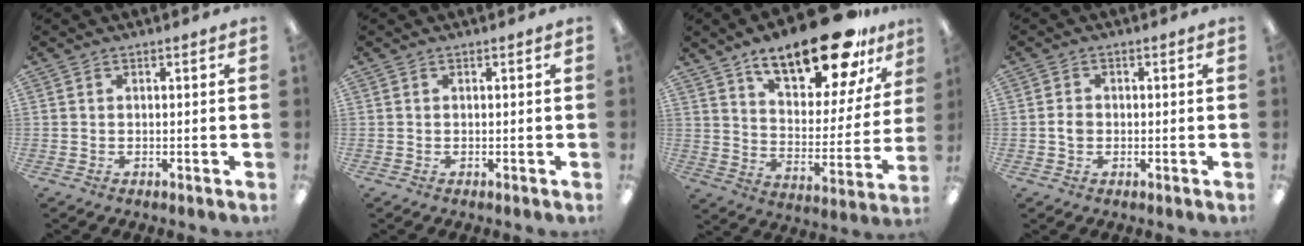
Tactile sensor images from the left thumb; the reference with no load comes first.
{"total": 0.0}
{"total": 21.2, "force": [15.3, 7.9, 12.3], "torque": [-0.183, -0.091, 0.253]}
{"total": 2.2, "force": [-0.2, 1.6, 1.4], "torque": [-0.027, 0.005, -0.006]}